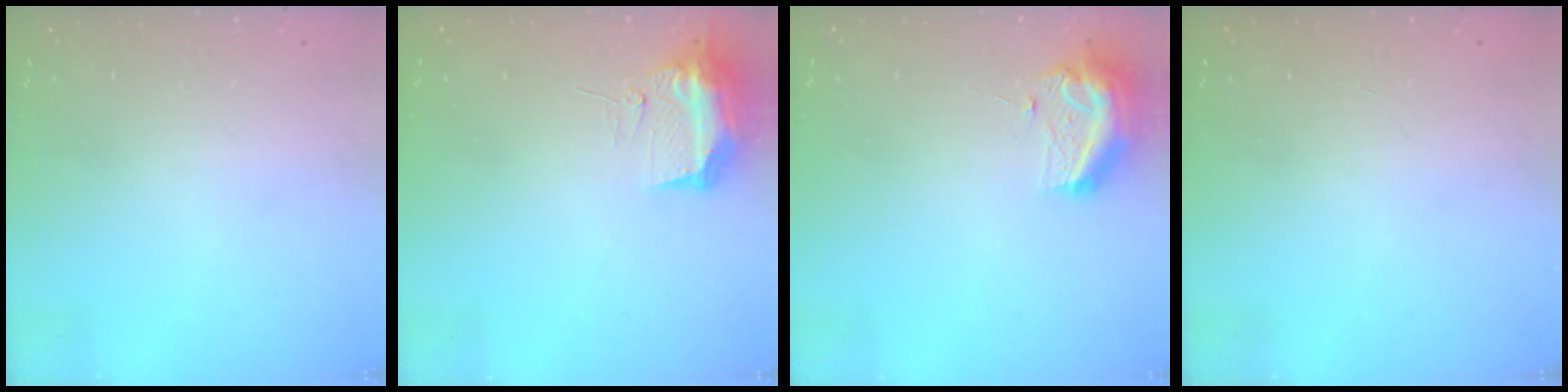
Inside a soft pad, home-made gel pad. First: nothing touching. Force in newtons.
{"total": 10.1, "press": 10.1, "slide": 0.3}
{"total": 11.1, "press": 11.0, "slide": 1.2}
{"total": 0.9, "press": 0.0, "slide": 0.9}